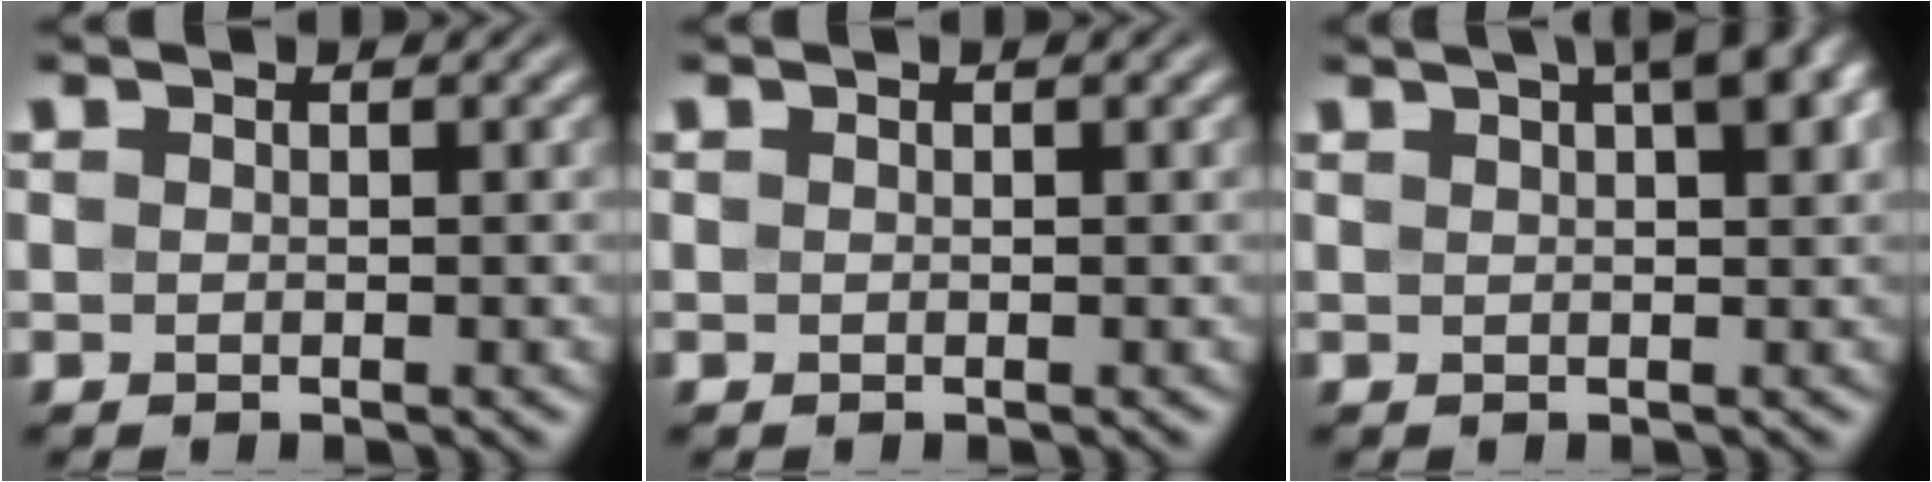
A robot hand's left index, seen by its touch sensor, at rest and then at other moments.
{"total": 0.5, "force": [0.3, 0.1, 0.4], "torque": [-0.006, 0.005, 0.004]}
{"total": 5.9, "force": [3.0, 1.9, 4.7], "torque": [-0.041, 0.025, 0.028]}